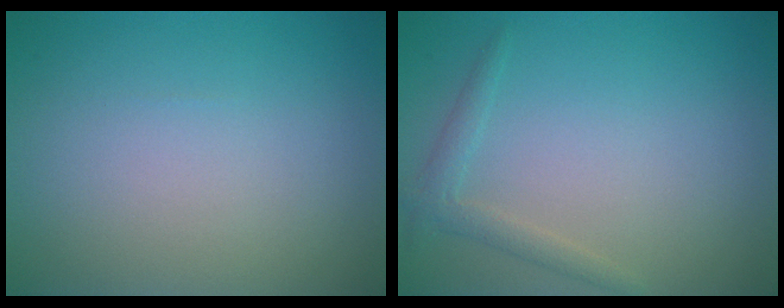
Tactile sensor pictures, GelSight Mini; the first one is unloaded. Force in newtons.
{"total": 1.6, "press": 1.6, "slide": 0.1}